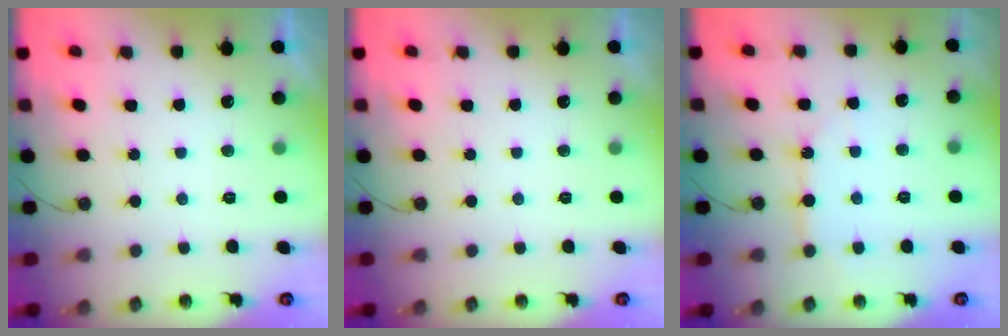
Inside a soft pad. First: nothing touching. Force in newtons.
{"total": 0.0}
{"total": 7.4, "press": 7.4, "slide": 0.6}